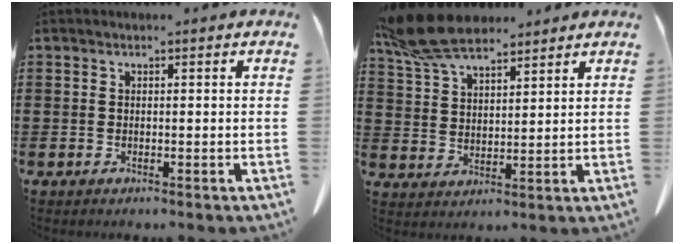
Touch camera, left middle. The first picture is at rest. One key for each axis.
{"total": 9.9, "fx": 8.0, "fy": 3.0, "fz": 5.0, "tx": -0.120, "ty": -0.015, "tz": 0.153}